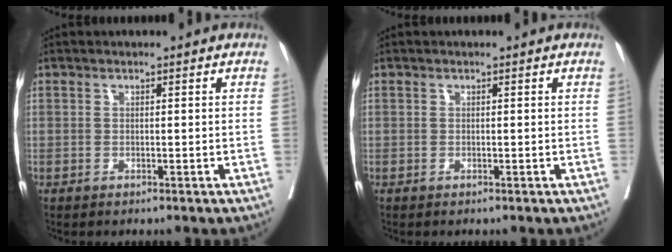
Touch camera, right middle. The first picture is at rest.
{"total": 0.0}